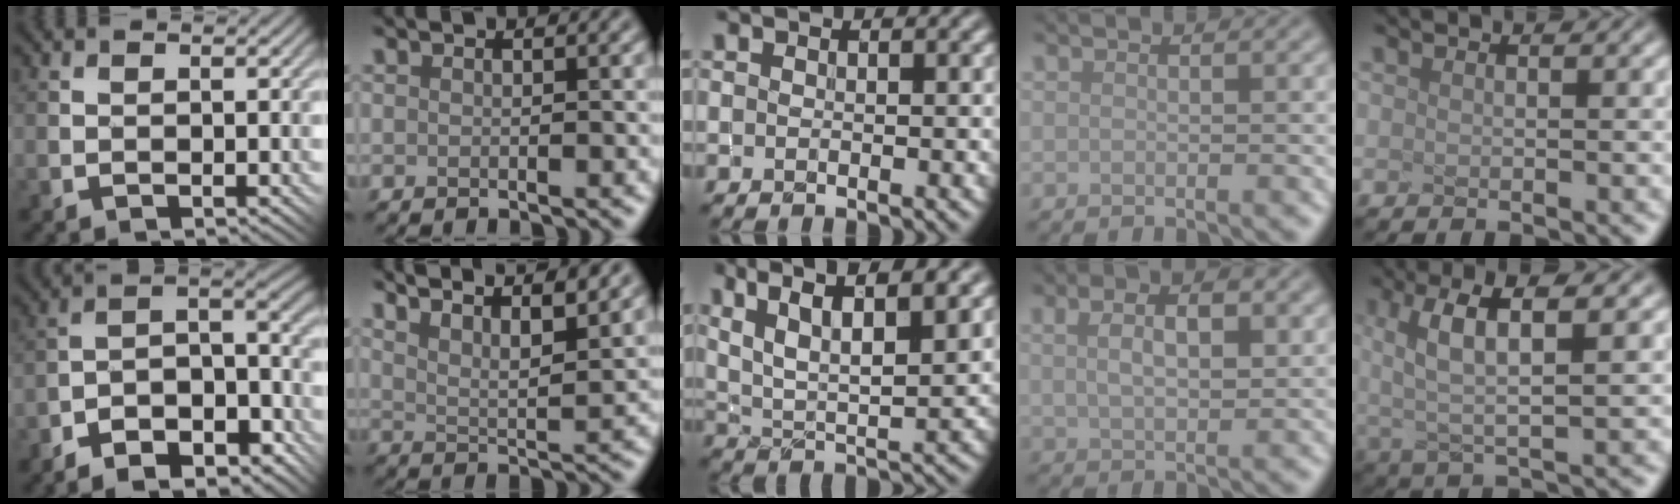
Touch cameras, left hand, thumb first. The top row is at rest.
{"thumb": {"total": 10.3, "force": [-7.0, 4.1, 6.2], "torque": [-0.103, -0.006, -0.125]}, "index": {"total": 9.5, "force": [7.6, 2.5, 5.1], "torque": [-0.053, 0.022, 0.073]}, "middle": {"total": 7.2, "force": [4.2, 2.0, 5.5], "torque": [-0.101, 0.005, 0.080]}, "ring": {"total": 5.3, "force": [1.7, 2.9, 4.2], "torque": [-0.073, 0.004, 0.023]}, "little": {"total": 4.4, "force": [0.7, 0.6, 4.4], "torque": [-0.122, 0.003, 0.048]}}